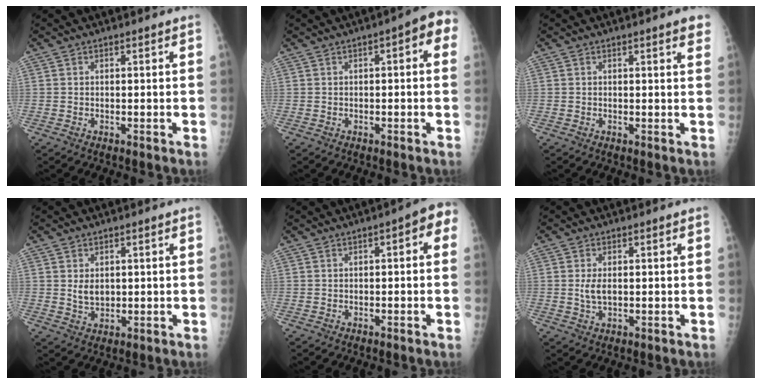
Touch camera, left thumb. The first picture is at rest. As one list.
[{"total": 5.6, "force": [1.2, 2.1, 5.1], "torque": [-0.048, 0.020, 0.004]}, {"total": 2.5, "force": [1.6, 0.4, 1.8], "torque": [-0.015, -0.003, 0.016]}, {"total": 3.3, "force": [0.7, 2.4, 2.1], "torque": [-0.025, -0.009, 0.019]}, {"total": 4.6, "force": [0.6, 1.9, 4.1], "torque": [-0.034, 0.021, -0.004]}, {"total": 2.8, "force": [0.2, 1.6, 2.3], "torque": [-0.047, -0.006, 0.006]}]